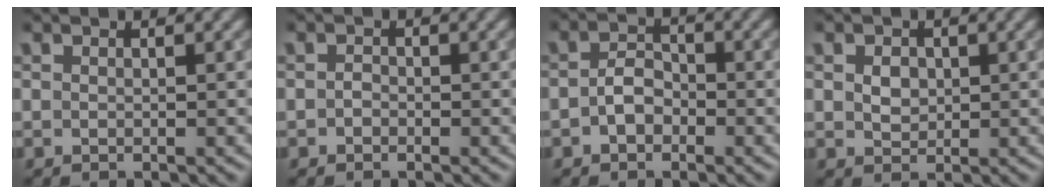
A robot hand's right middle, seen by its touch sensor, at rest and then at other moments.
{"total": 0.7, "force": [-0.3, 0.5, 0.3], "torque": [-0.006, -0.001, -0.007]}
{"total": 2.4, "force": [-0.8, 1.7, 1.5], "torque": [-0.031, 0.004, -0.020]}
{"total": 1.7, "force": [0.3, 1.4, 1.0], "torque": [-0.020, -0.001, 0.006]}